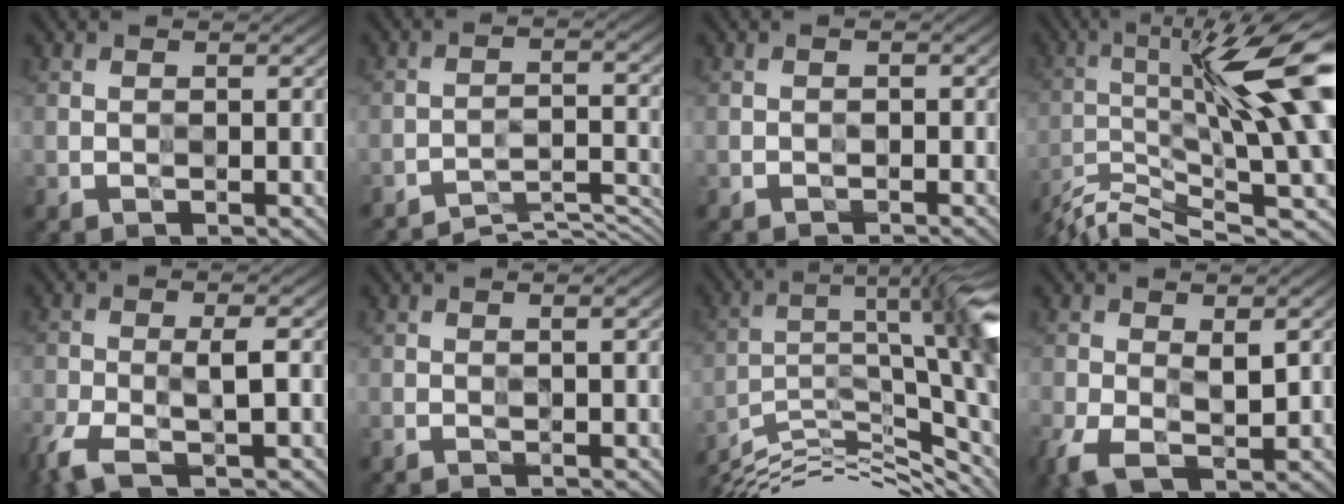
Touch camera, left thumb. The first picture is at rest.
{"total": 6.2, "force": [-5.6, 1.0, 2.5], "torque": [-0.046, 0.004, -0.085]}
{"total": 0.8, "force": [-0.7, 0.2, 0.2], "torque": [0.000, 0.000, -0.015]}
{"total": 15.5, "force": [-3.7, 2.8, 14.8], "torque": [-0.244, -0.004, -0.064]}
{"total": 5.3, "force": [-2.6, 1.2, 4.5], "torque": [-0.099, -0.003, -0.062]}
{"total": 1.5, "force": [-0.1, 0.0, 1.5], "torque": [-0.024, 0.004, -0.007]}
{"total": 13.6, "force": [-5.4, 2.7, 12.2], "torque": [-0.212, -0.004, -0.097]}
{"total": 5.7, "force": [-0.9, 3.3, 4.6], "torque": [-0.110, -0.013, -0.015]}